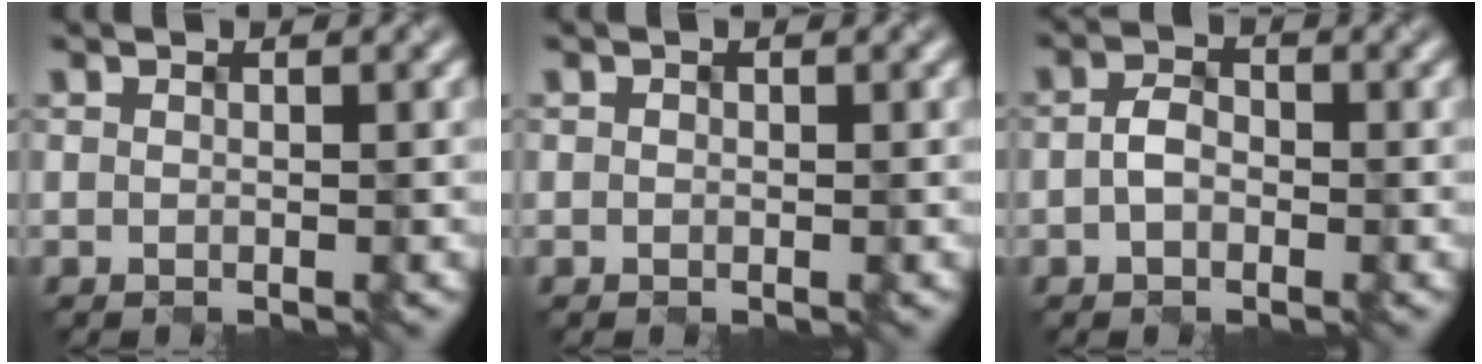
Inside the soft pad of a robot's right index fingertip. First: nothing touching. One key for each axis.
{"total": 0.0}
{"total": 2.0, "fx": -0.6, "fy": 1.5, "fz": 1.3, "tx": -0.029, "ty": 0.001, "tz": -0.010}